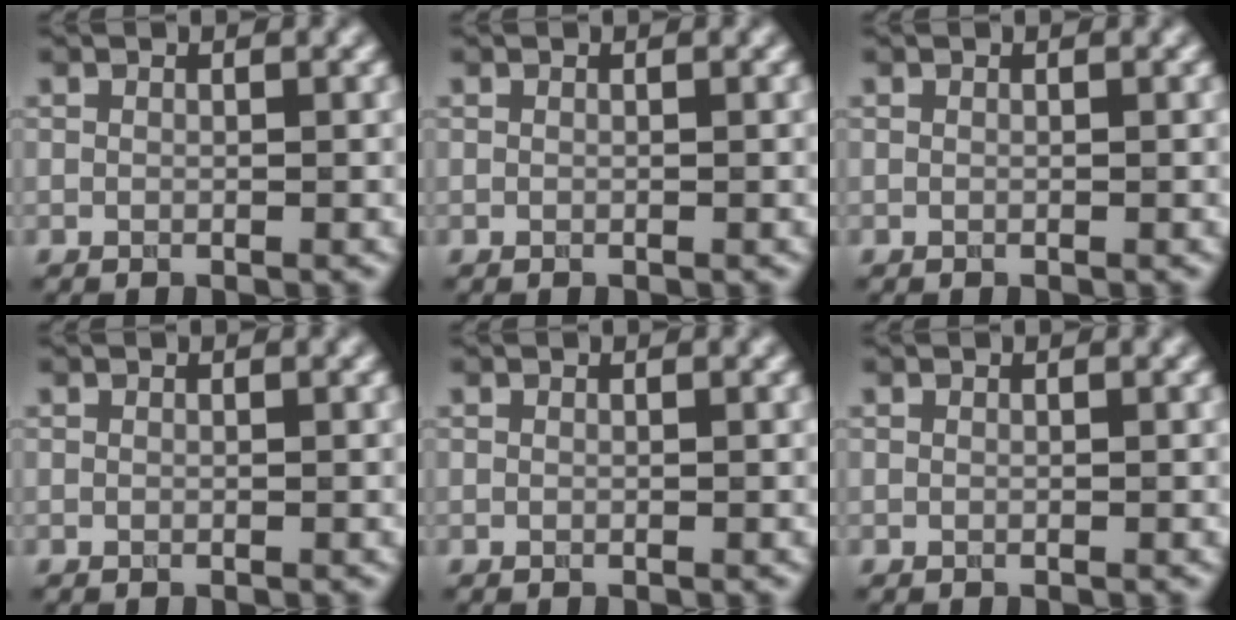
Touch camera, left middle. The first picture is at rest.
{"total": 0.0}
{"total": 0.0}
{"total": 0.0}
{"total": 0.0}
{"total": 0.0}